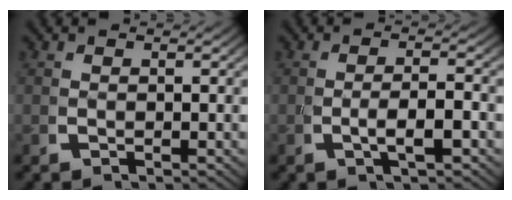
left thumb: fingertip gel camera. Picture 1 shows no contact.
{"total": 2.9, "force": [-0.6, 1.0, 2.7], "torque": [-0.055, -0.003, -0.008]}